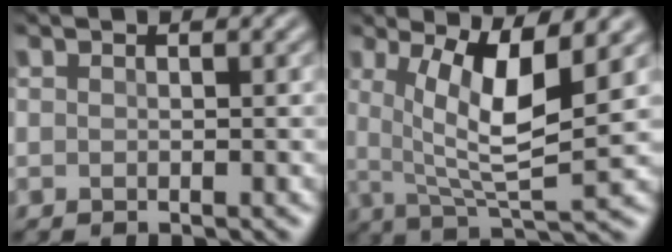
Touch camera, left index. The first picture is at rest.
{"total": 7.0, "force": [1.6, 1.7, 6.6], "torque": [-0.122, -0.011, 0.029]}